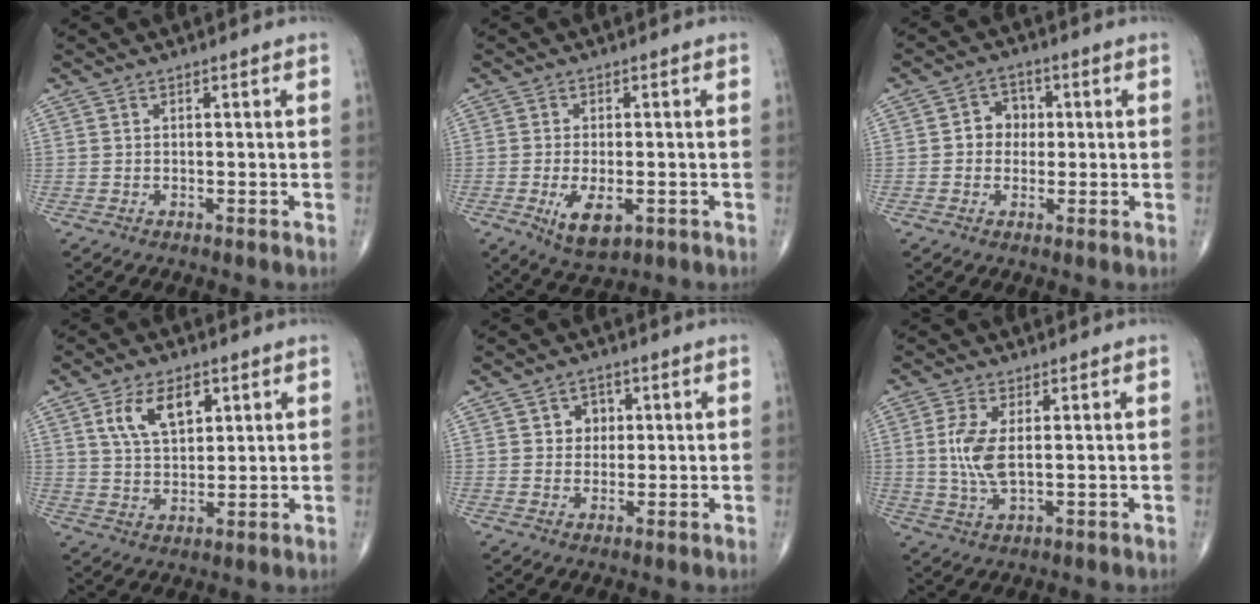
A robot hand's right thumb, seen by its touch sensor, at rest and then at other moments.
{"total": 6.6, "force": [-2.2, 3.1, 5.4], "torque": [-0.093, -0.010, -0.028]}
{"total": 4.9, "force": [0.2, 4.3, 2.3], "torque": [-0.006, 0.012, -0.005]}
{"total": 9.1, "force": [3.8, 5.0, 6.6], "torque": [-0.101, -0.014, 0.074]}
{"total": 3.8, "force": [1.0, 3.3, 1.7], "torque": [-0.001, 0.000, 0.012]}
{"total": 6.7, "force": [0.8, 2.7, 6.0], "torque": [-0.141, -0.008, 0.019]}